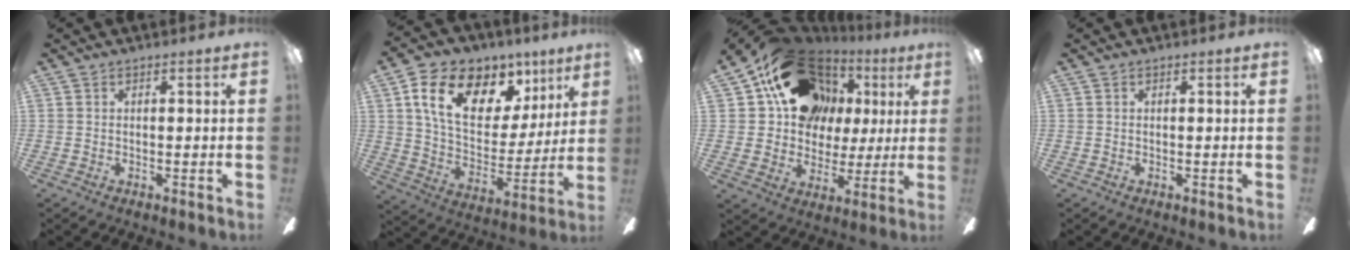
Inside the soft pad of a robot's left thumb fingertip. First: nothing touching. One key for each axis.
{"total": 19.6, "fx": 9.8, "fy": 12.1, "fz": 11.9, "tx": -0.197, "ty": -0.033, "tz": 0.175}
{"total": 20.8, "fx": 10.9, "fy": 15.4, "fz": 8.8, "tx": -0.142, "ty": -0.052, "tz": 0.218}
{"total": 0.0}